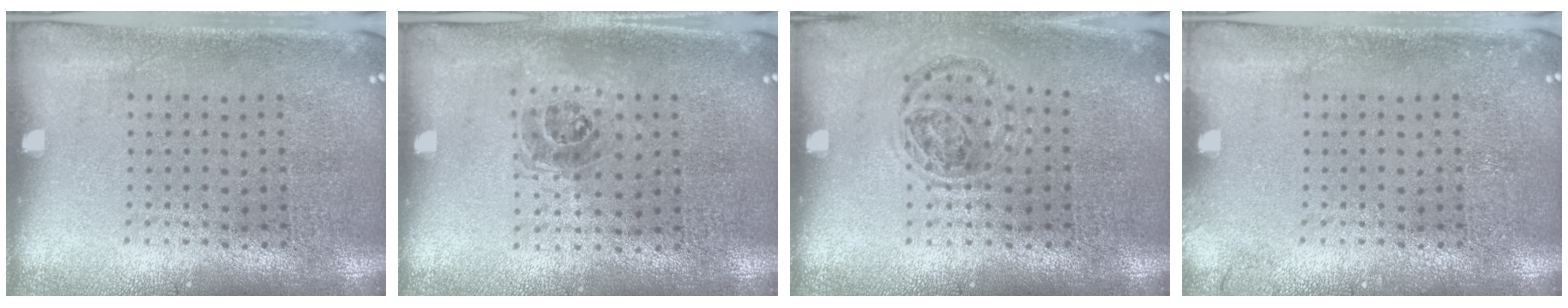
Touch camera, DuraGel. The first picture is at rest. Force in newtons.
{"total": 1.0, "press": 0.9, "slide": 0.5}
{"total": 0.9, "press": 0.9, "slide": 0.1}
{"total": 0.7, "press": 0.7, "slide": 0.2}